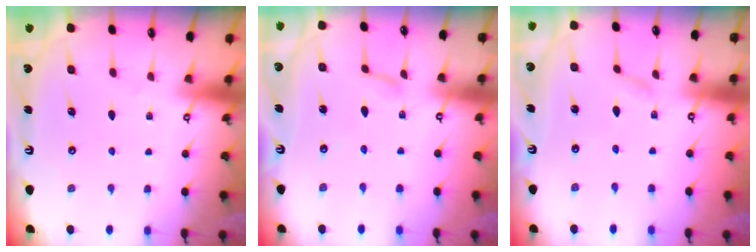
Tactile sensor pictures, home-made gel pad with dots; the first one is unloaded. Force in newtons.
{"total": 2.8, "press": 2.7, "slide": 0.3}
{"total": 1.9, "press": 1.9, "slide": 0.2}